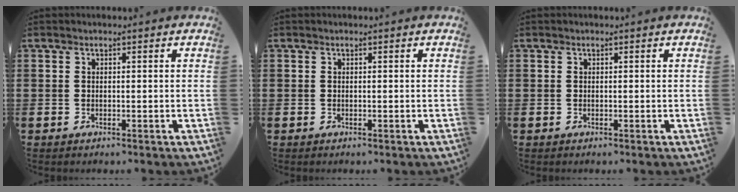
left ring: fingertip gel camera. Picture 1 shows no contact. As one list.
[{"total": 0.0}, {"total": 0.0}]